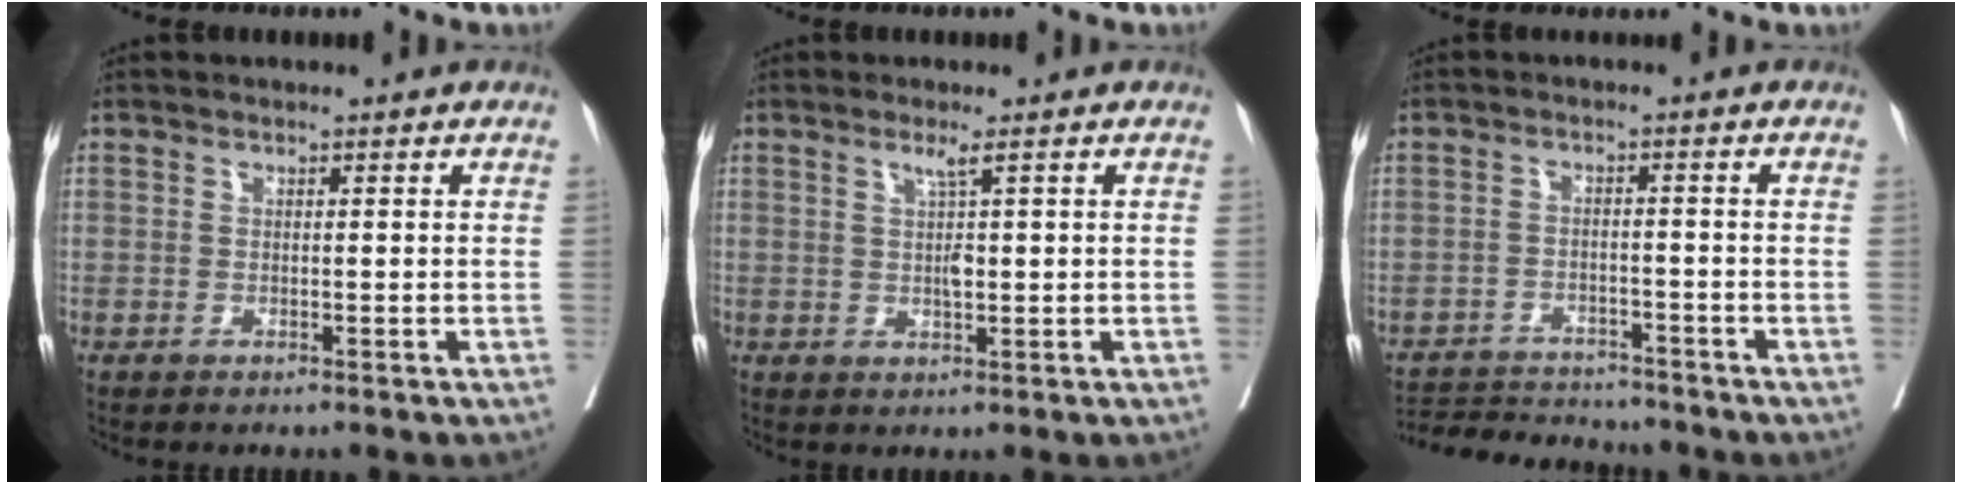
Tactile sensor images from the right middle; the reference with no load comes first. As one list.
[{"total": 2.4, "force": [0.9, 0.0, 2.2], "torque": [-0.043, -0.004, 0.018]}, {"total": 8.9, "force": [-8.6, 1.5, 1.4], "torque": [-0.025, 0.002, -0.132]}]